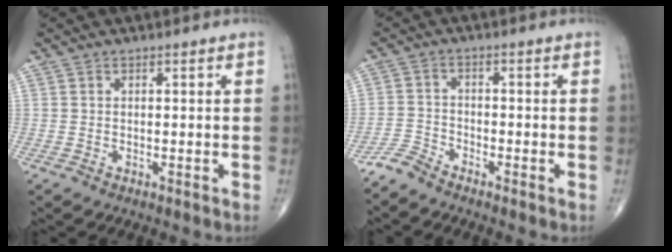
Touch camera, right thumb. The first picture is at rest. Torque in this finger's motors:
{"motor_torque": [2.68, 2.05, -0.06, -0.49, -0.06]}